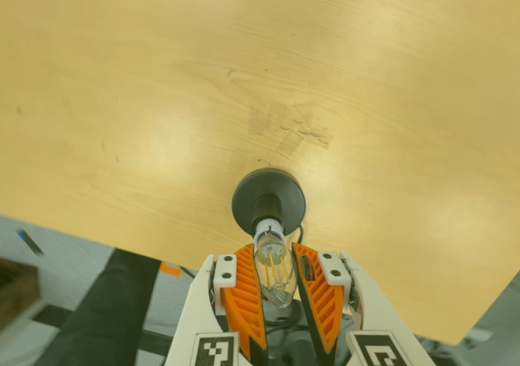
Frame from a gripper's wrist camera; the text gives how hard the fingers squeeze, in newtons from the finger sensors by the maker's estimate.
{"total": 12.3, "left": 12.8, "right": 11.7}